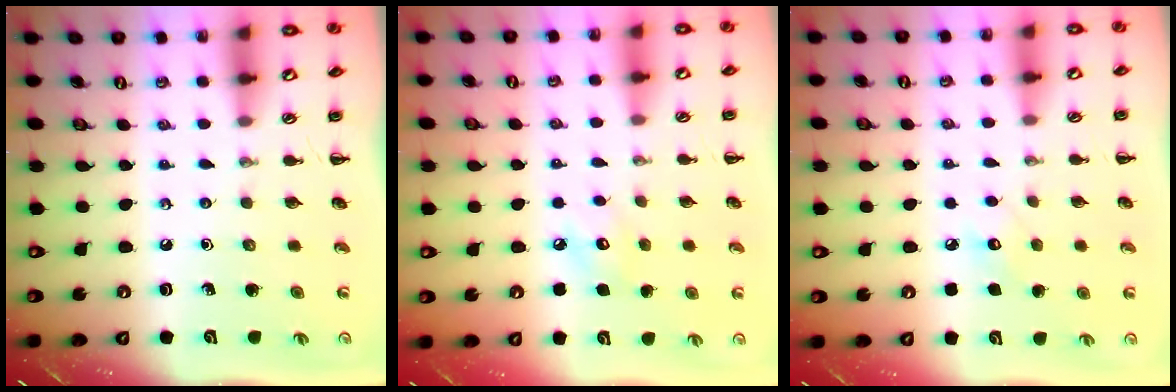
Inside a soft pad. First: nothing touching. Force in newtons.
{"total": 5.8, "press": 5.7, "slide": 1.3}
{"total": 6.4, "press": 6.3, "slide": 1.3}